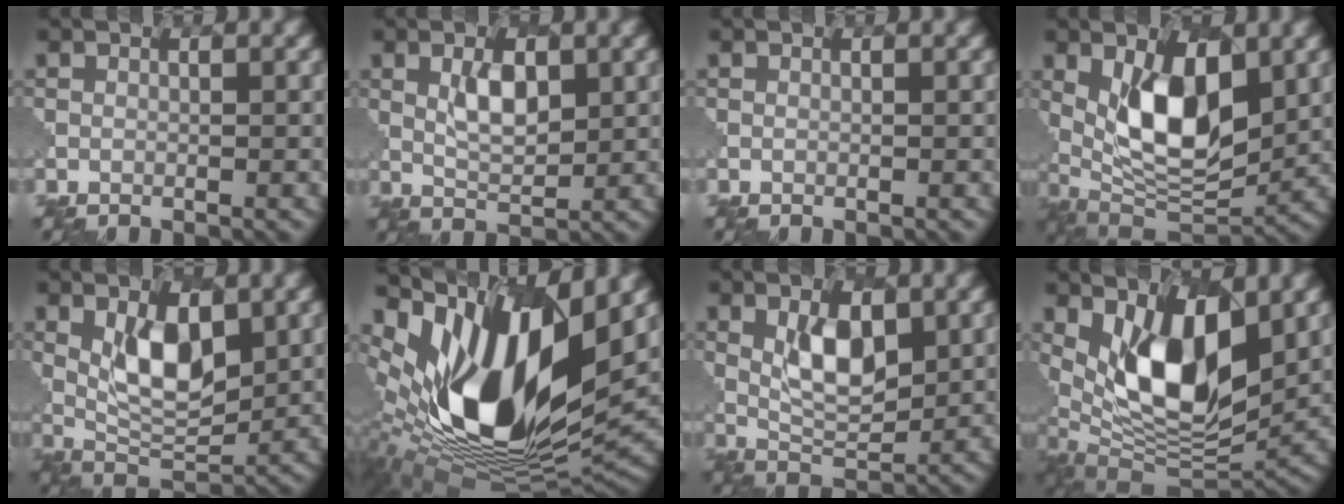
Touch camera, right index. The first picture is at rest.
{"total": 3.3, "force": [1.2, 1.5, 2.6], "torque": [-0.052, -0.002, 0.027]}
{"total": 0.0}
{"total": 9.5, "force": [2.1, 4.6, 8.1], "torque": [-0.143, -0.007, 0.038]}
{"total": 5.9, "force": [1.8, 2.7, 5.0], "torque": [-0.089, -0.006, 0.038]}
{"total": 16.1, "force": [3.9, 7.8, 13.5], "torque": [-0.267, -0.008, 0.070]}
{"total": 5.0, "force": [1.4, 2.4, 4.2], "torque": [-0.078, -0.004, 0.031]}
{"total": 10.6, "force": [2.9, 4.9, 8.9], "torque": [-0.159, -0.020, 0.056]}